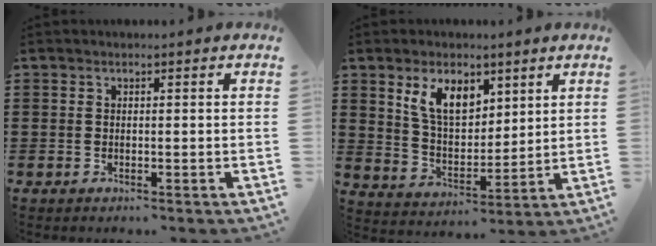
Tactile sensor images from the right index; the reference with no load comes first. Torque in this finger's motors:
{"motor_torque": [0.41, 0.55, 0.22, 0.19]}